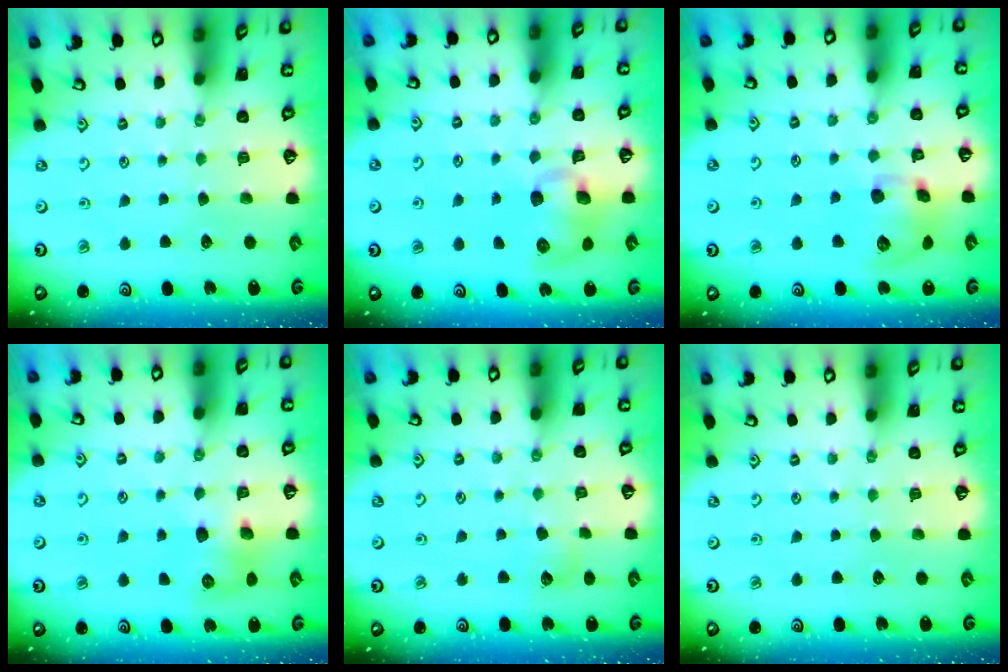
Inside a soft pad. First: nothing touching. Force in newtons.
{"total": 10.3, "press": 10.2, "slide": 1.1}
{"total": 12.5, "press": 12.4, "slide": 1.9}
{"total": 8.3, "press": 8.3, "slide": 0.5}
{"total": 4.8, "press": 4.8, "slide": 0.4}
{"total": 0.0}